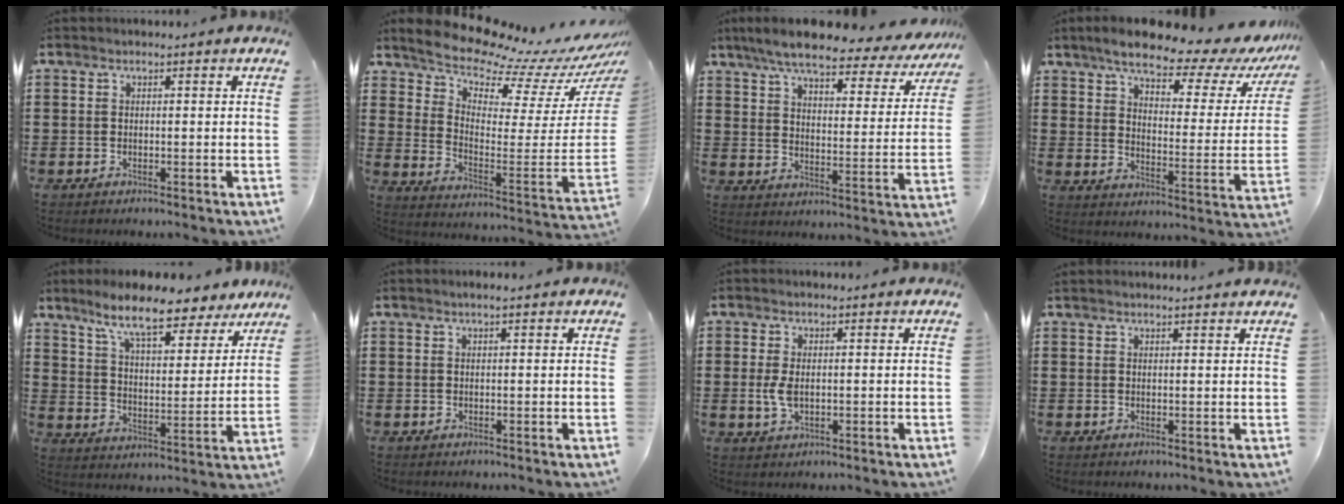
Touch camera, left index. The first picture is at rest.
{"total": 8.6, "force": [8.2, 0.9, 2.3], "torque": [-0.060, -0.098, 0.131]}
{"total": 8.0, "force": [6.9, 1.1, 3.9], "torque": [-0.096, -0.037, 0.117]}
{"total": 9.1, "force": [7.6, 2.0, 4.6], "torque": [-0.100, -0.048, 0.124]}
{"total": 9.2, "force": [7.7, 1.4, 4.8], "torque": [-0.113, -0.036, 0.132]}
{"total": 0.8, "force": [0.4, 0.0, 0.6], "torque": [-0.011, 0.001, 0.008]}
{"total": 3.4, "force": [0.1, 1.8, 2.9], "torque": [-0.072, -0.001, -0.003]}
{"total": 1.3, "force": [1.3, -0.2, 0.2], "torque": [-0.004, -0.002, 0.026]}